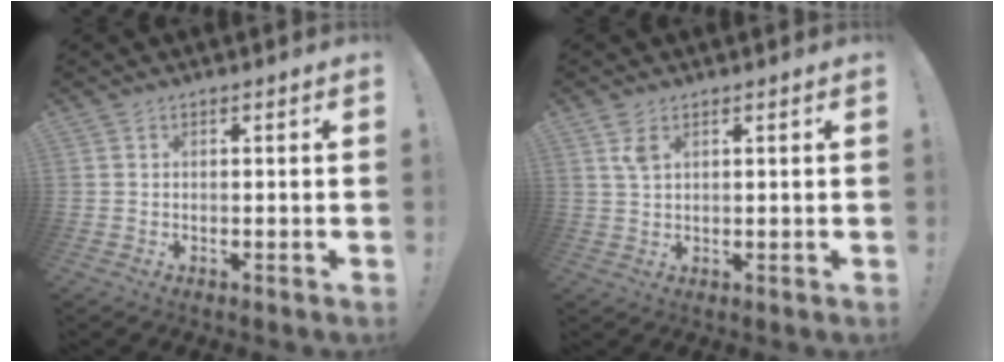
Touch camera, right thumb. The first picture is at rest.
{"total": 3.2, "force": [1.6, 1.6, 2.3], "torque": [-0.039, -0.003, 0.028]}